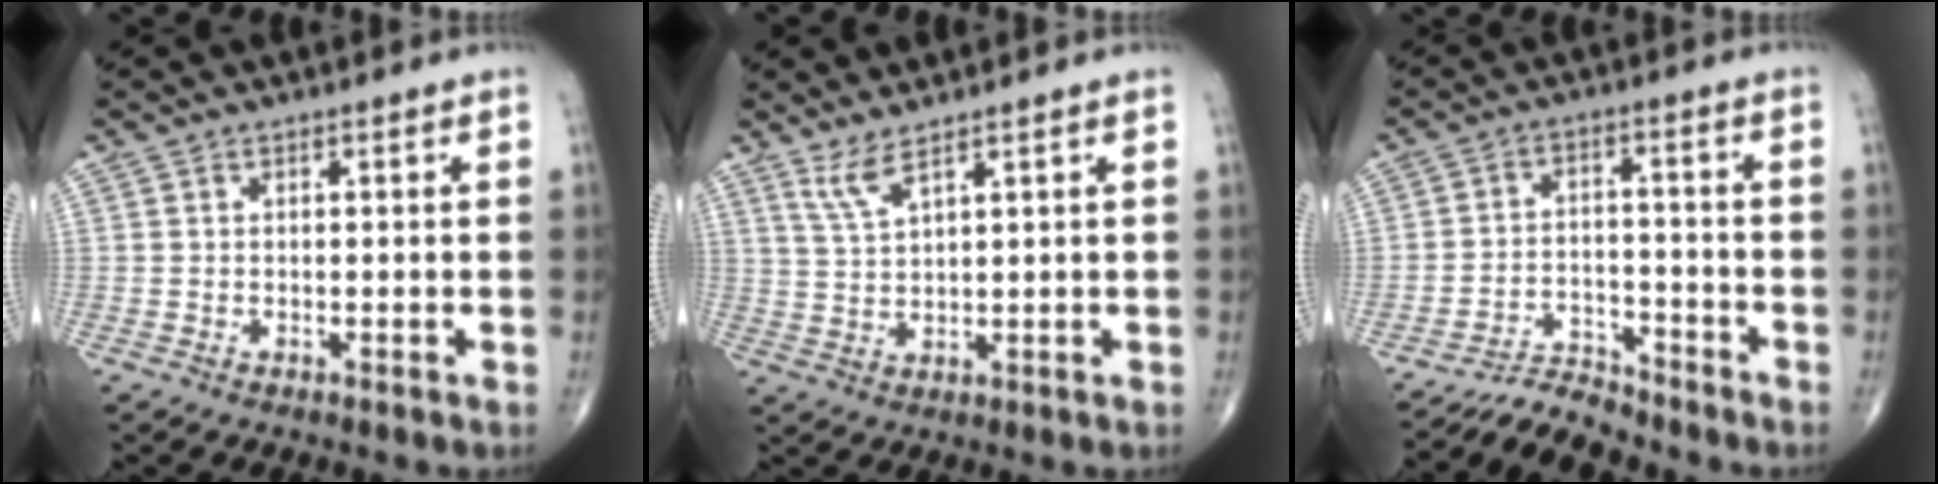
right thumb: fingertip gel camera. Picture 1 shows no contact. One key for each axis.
{"total": 3.9, "fx": 2.8, "fy": 0.6, "fz": 2.5, "tx": -0.058, "ty": -0.021, "tz": 0.065}
{"total": 5.6, "fx": -5.5, "fy": 0.6, "fz": -0.5, "tx": 0.009, "ty": 0.049, "tz": -0.096}